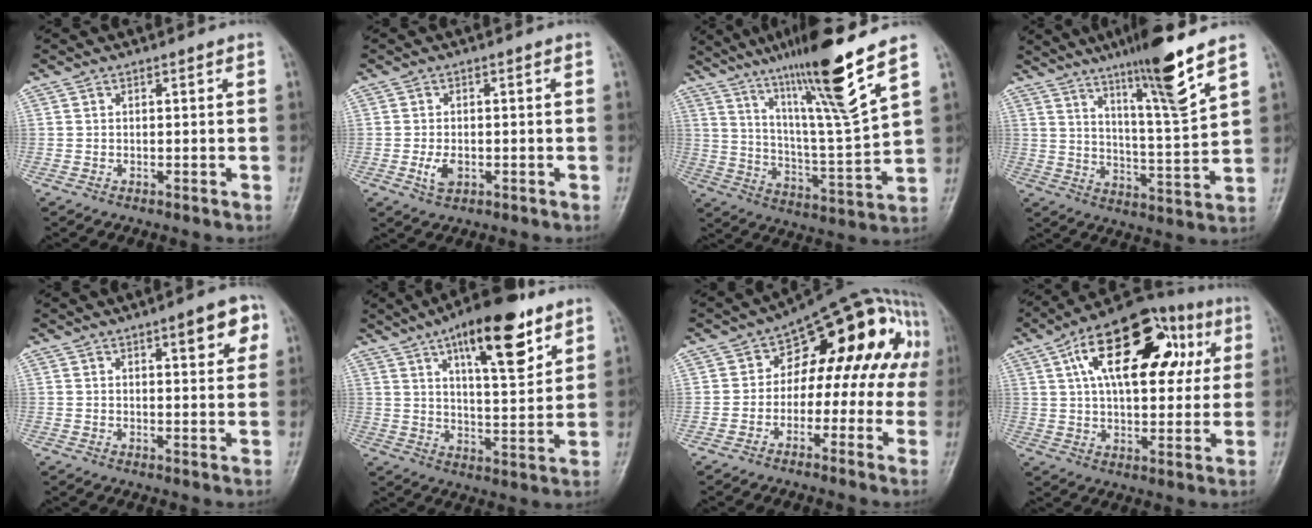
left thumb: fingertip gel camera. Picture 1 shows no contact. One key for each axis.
{"total": 3.3, "fx": -1.1, "fy": 2.0, "fz": 2.4, "tx": -0.043, "ty": 0.002, "tz": -0.016}
{"total": 18.4, "fx": 11.9, "fy": 0.4, "fz": 14.1, "tx": -0.229, "ty": -0.064, "tz": 0.205}
{"total": 13.5, "fx": 9.0, "fy": 0.3, "fz": 10.1, "tx": -0.167, "ty": -0.057, "tz": 0.152}
{"total": 8.3, "fx": 3.9, "fy": 2.7, "fz": 6.8, "tx": -0.067, "ty": -0.013, "tz": 0.049}
{"total": 16.4, "fx": 9.1, "fy": 5.8, "fz": 12.4, "tx": -0.159, "ty": -0.040, "tz": 0.140}
{"total": 16.8, "fx": 0.9, "fy": 10.3, "fz": 13.2, "tx": -0.113, "ty": 0.055, "tz": 0.000}
{"total": 22.7, "fx": 7.2, "fy": 11.6, "fz": 18.1, "tx": -0.249, "ty": 0.017, "tz": 0.104}